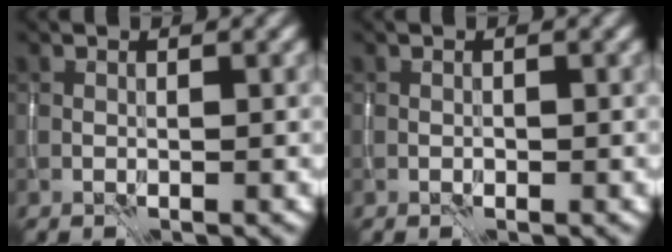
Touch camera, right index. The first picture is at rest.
{"total": 0.5, "force": [-0.3, 0.4, 0.2], "torque": [-0.004, -0.002, -0.001]}